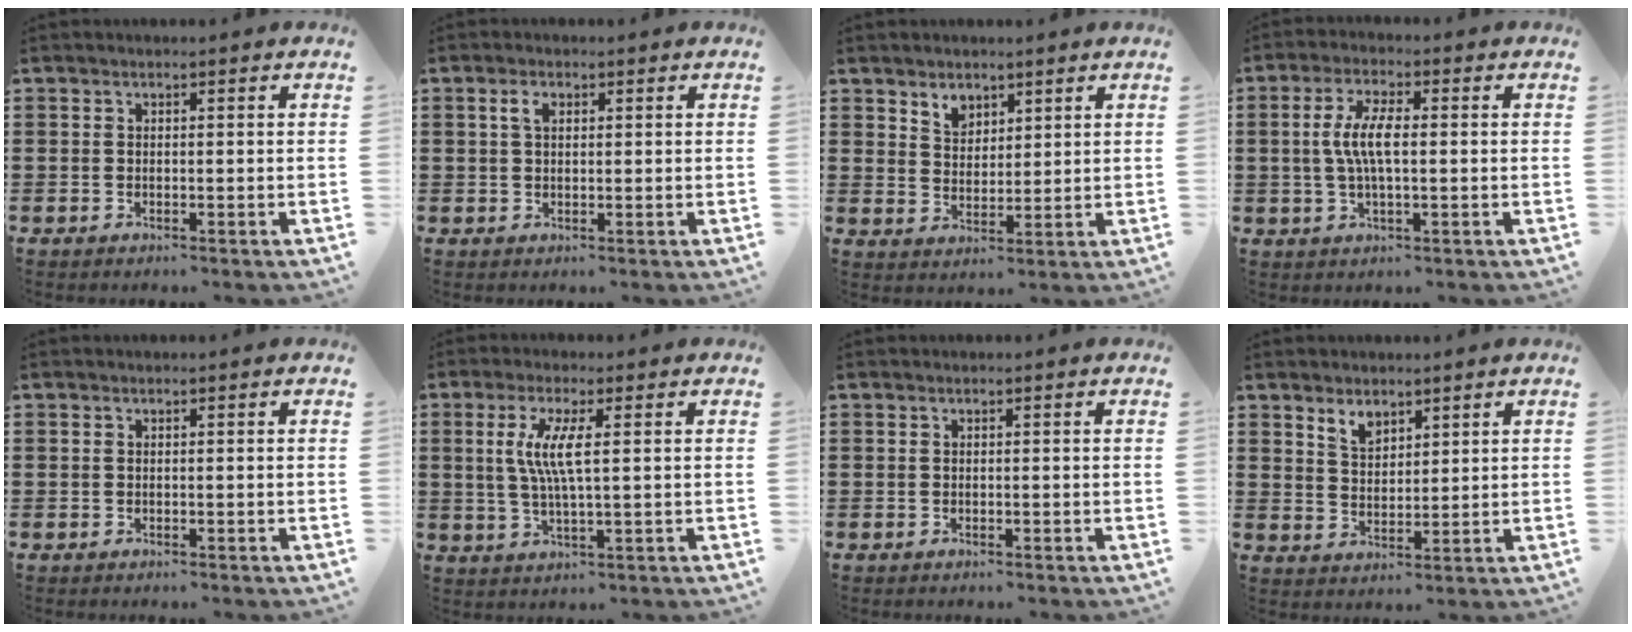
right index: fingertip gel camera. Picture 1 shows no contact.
{"total": 2.1, "force": [0.8, 1.2, 1.6], "torque": [-0.035, 0.007, 0.013]}
{"total": 3.5, "force": [2.6, 2.3, 0.6], "torque": [-0.022, 0.007, 0.049]}
{"total": 6.3, "force": [0.1, 2.0, 5.9], "torque": [-0.122, 0.002, -0.006]}
{"total": 0.0}
{"total": 6.1, "force": [1.2, 0.9, 5.9], "torque": [-0.130, -0.007, 0.013]}
{"total": 0.0}
{"total": 3.5, "force": [2.8, 1.8, 1.3], "torque": [-0.033, 0.004, 0.053]}